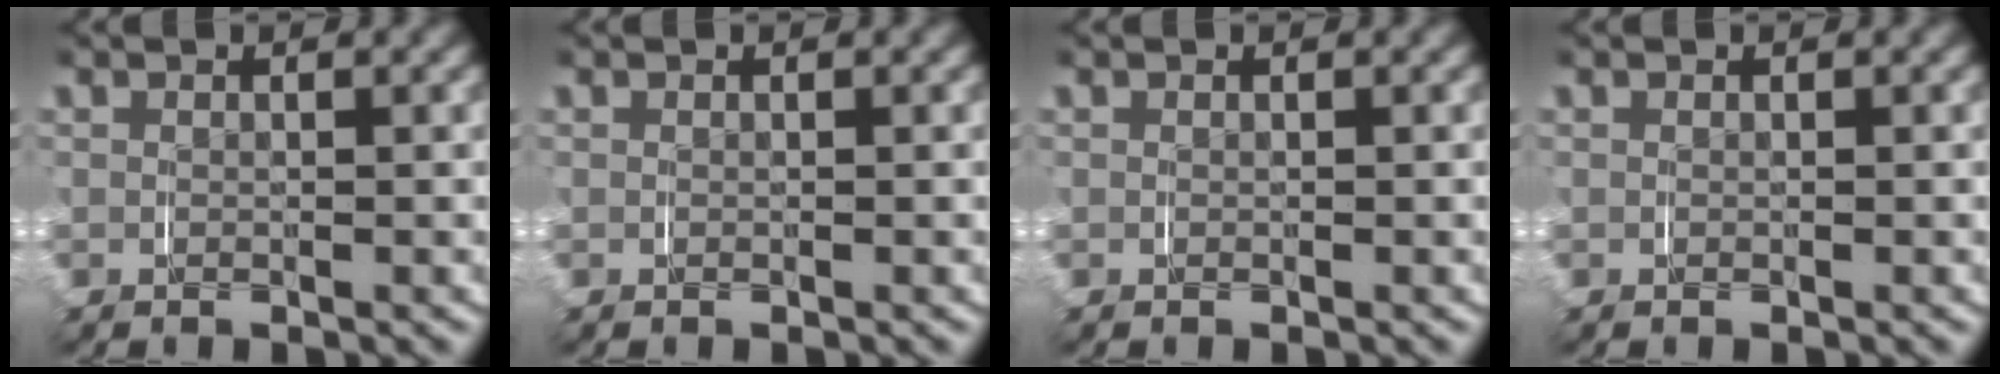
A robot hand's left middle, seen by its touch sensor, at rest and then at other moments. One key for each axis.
{"total": 0.0}
{"total": 0.0}
{"total": 0.0}